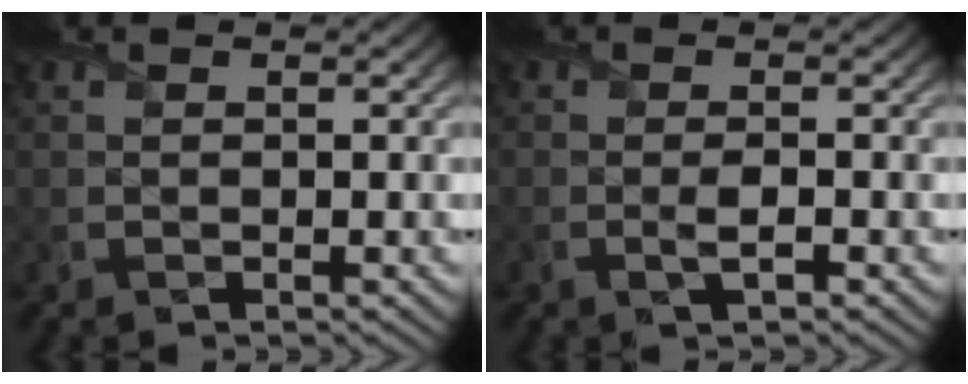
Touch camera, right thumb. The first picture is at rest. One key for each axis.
{"total": 1.7, "fx": -0.6, "fy": 0.5, "fz": 1.5, "tx": -0.030, "ty": -0.001, "tz": -0.012}